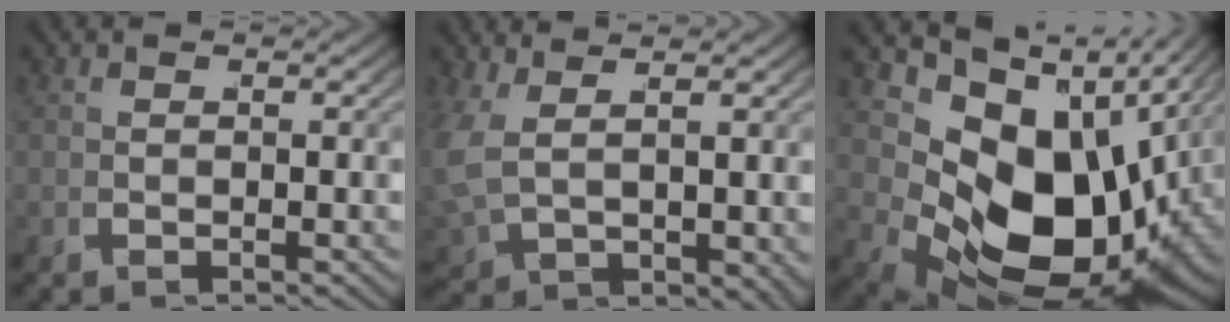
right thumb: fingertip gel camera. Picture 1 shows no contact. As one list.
[{"total": 5.4, "force": [1.8, 3.5, 3.6], "torque": [-0.098, -0.019, 0.052]}, {"total": 17.9, "force": [0.6, 10.5, 14.5], "torque": [-0.234, -0.041, 0.033]}]